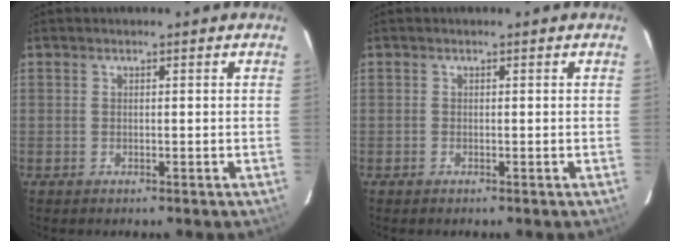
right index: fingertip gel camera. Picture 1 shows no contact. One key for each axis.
{"total": 0.0}